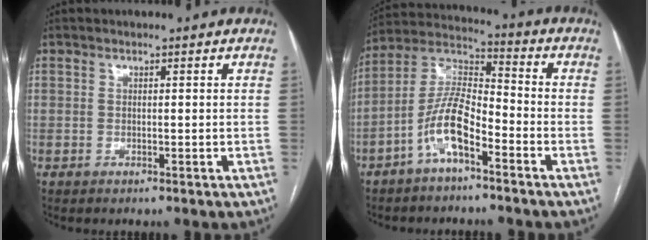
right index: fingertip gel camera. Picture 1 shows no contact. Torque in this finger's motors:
{"motor_torque": [0.36, -0.32, 0.07, 0.02]}